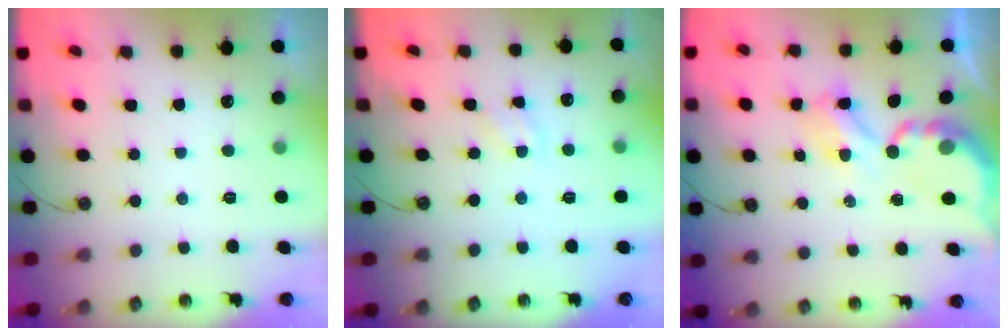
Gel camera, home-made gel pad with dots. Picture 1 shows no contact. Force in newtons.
{"total": 2.6, "press": 2.6, "slide": 0.4}
{"total": 4.8, "press": 4.8, "slide": 0.3}